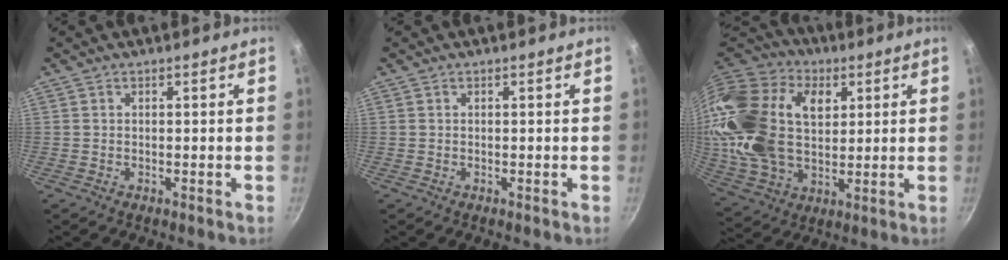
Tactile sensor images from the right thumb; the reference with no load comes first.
{"total": 0.0}
{"total": 25.9, "force": [6.8, 16.9, 18.5], "torque": [-0.344, -0.008, 0.122]}